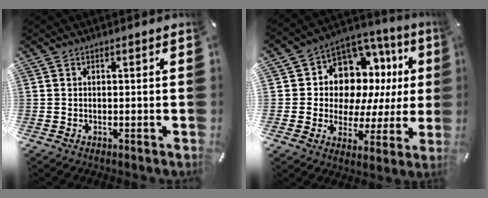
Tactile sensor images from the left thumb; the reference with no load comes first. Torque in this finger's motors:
{"motor_torque": [1.19, 1.41, 0.76, 0.40, 0.11]}